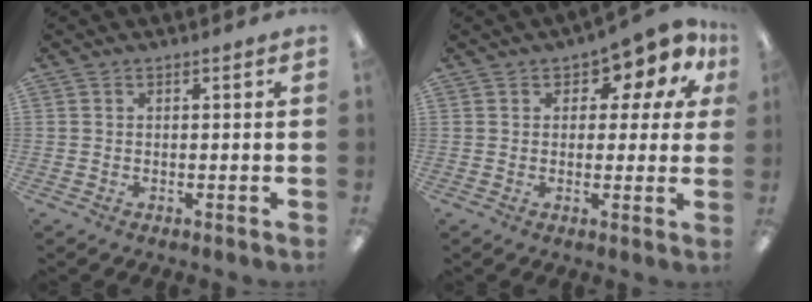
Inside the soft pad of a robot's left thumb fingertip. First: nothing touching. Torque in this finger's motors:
{"motor_torque": [0.09, 0.52, -0.28, 0.04, 0.04]}